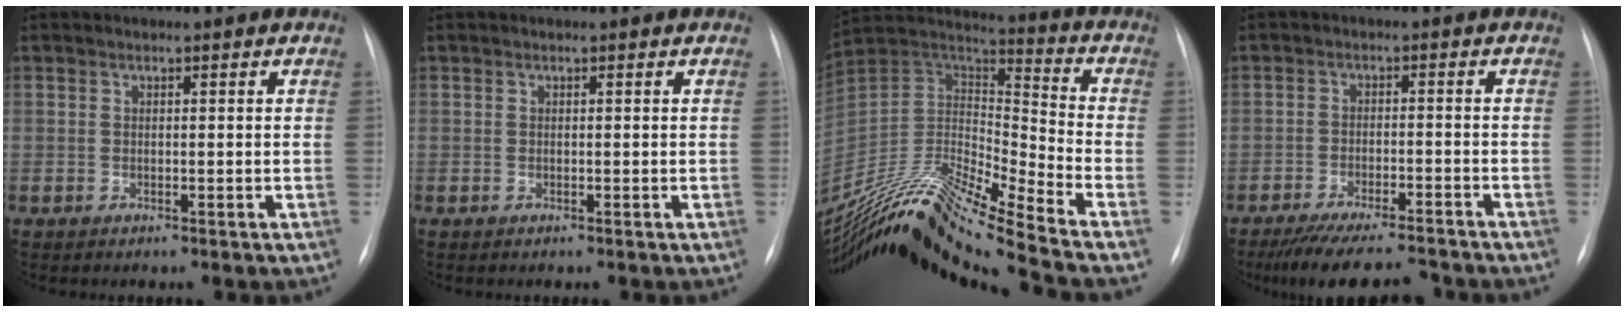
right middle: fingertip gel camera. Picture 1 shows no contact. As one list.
[{"total": 0.0}, {"total": 22.5, "force": [-19.4, -1.7, 11.3], "torque": [-0.233, 0.001, -0.358]}, {"total": 12.1, "force": [-10.8, 1.5, 5.2], "torque": [-0.086, -0.014, -0.156]}]